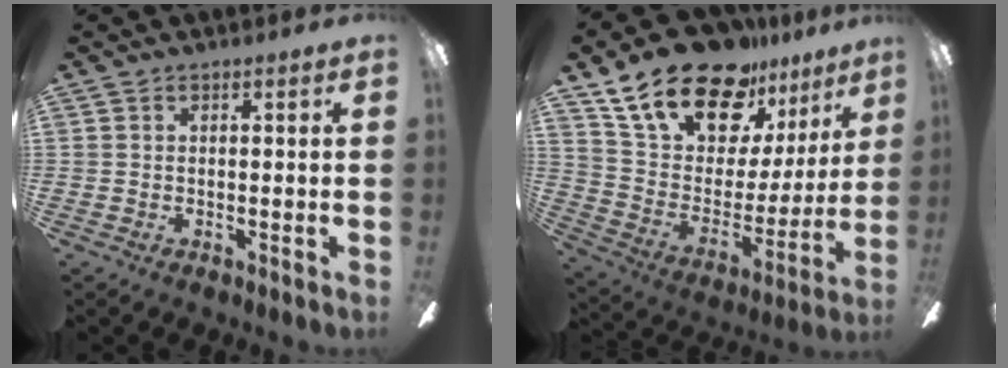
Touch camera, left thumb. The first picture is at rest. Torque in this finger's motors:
{"motor_torque": [1.18, 1.18, 1.26, -1.51, 0.36]}